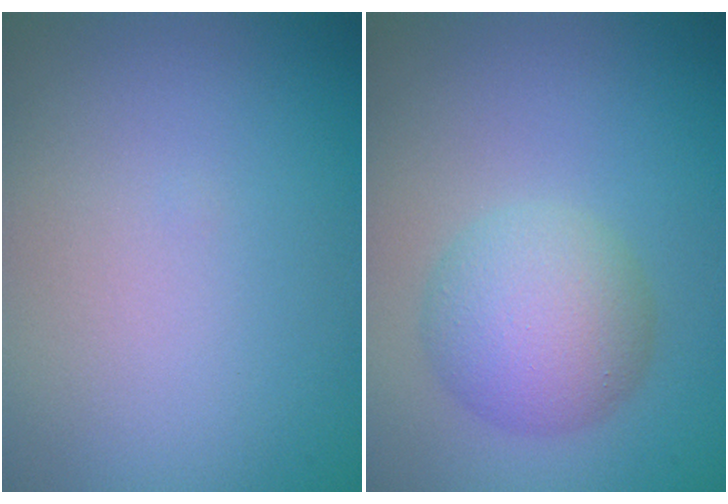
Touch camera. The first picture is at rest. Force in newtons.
{"total": 5.1, "press": 5.1, "slide": 0.3}